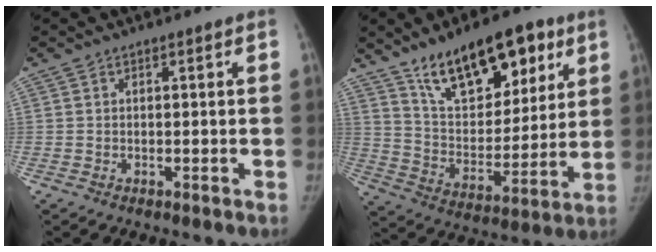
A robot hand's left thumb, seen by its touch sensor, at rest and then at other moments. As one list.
[{"total": 21.0, "force": [12.7, 9.9, 13.4], "torque": [-0.166, -0.049, 0.220]}]